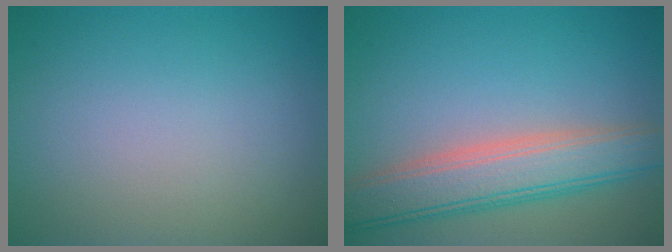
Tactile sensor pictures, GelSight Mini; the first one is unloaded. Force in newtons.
{"total": 6.3, "press": 6.3, "slide": 0.4}